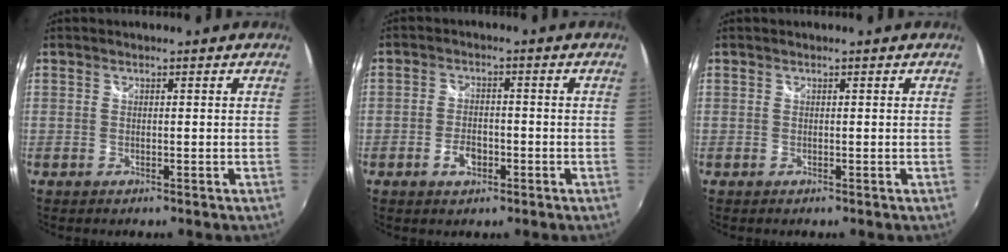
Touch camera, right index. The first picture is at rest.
{"total": 4.1, "force": [-1.9, 2.5, 2.7], "torque": [-0.057, 0.003, -0.031]}
{"total": 0.0}